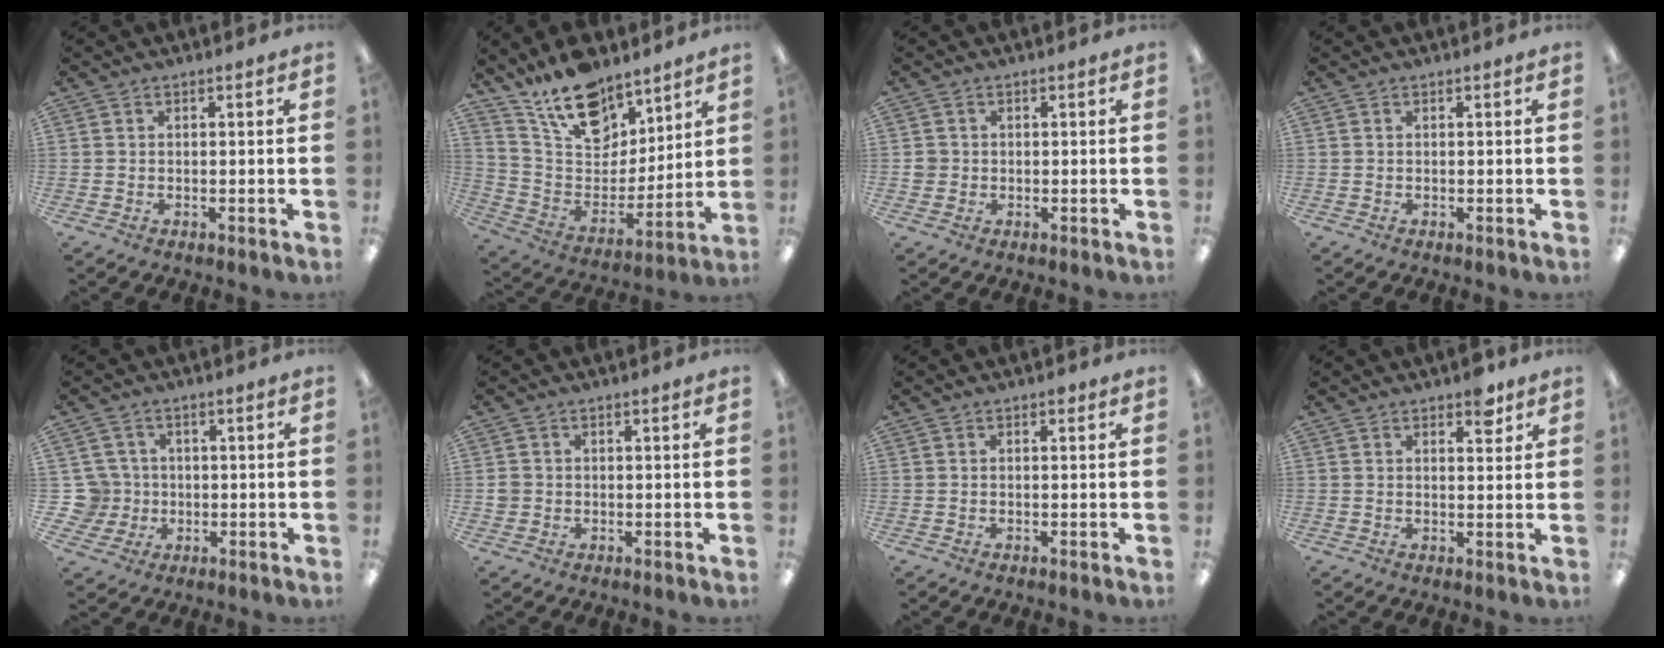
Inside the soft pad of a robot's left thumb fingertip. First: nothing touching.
{"total": 16.9, "force": [13.2, 8.3, 6.4], "torque": [-0.124, -0.085, 0.245]}
{"total": 1.9, "force": [0.0, 1.9, 0.3], "torque": [-0.007, 0.004, -0.003]}
{"total": 0.0}
{"total": 7.5, "force": [0.6, 7.3, 1.7], "torque": [-0.064, 0.005, 0.014]}
{"total": 2.0, "force": [0.0, 2.0, 0.3], "torque": [-0.006, 0.004, -0.002]}
{"total": 0.7, "force": [0.4, 0.3, 0.4], "torque": [-0.008, 0.004, 0.007]}
{"total": 4.7, "force": [3.2, 2.2, 2.7], "torque": [-0.020, -0.014, 0.050]}